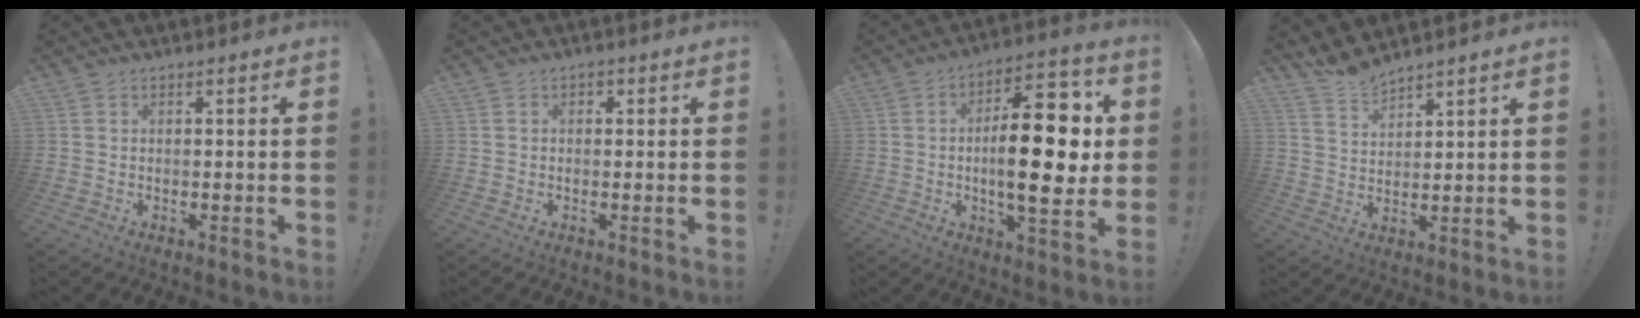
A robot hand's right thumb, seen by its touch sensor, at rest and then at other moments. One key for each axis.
{"total": 1.1, "fx": -0.3, "fy": 1.0, "fz": 0.4, "tx": 0.002, "ty": 0.001, "tz": -0.007}
{"total": 22.1, "fx": 0.1, "fy": 8.6, "fz": 20.3, "tx": -0.317, "ty": 0.000, "tz": -0.005}
{"total": 5.8, "fx": 5.7, "fy": 0.8, "fz": 1.2, "tx": -0.039, "ty": -0.034, "tz": 0.108}